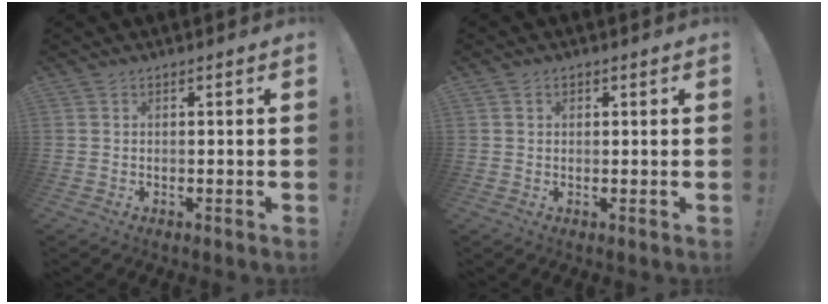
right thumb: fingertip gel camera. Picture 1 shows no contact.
{"total": 1.8, "force": [0.9, 1.5, 0.6], "torque": [0.004, -0.003, 0.014]}